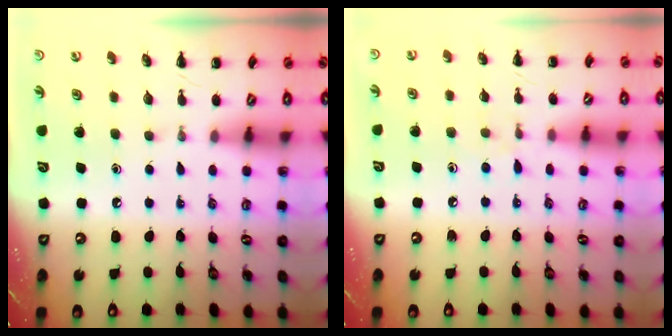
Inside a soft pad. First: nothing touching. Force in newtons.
{"total": 5.9, "press": 5.4, "slide": 2.3}